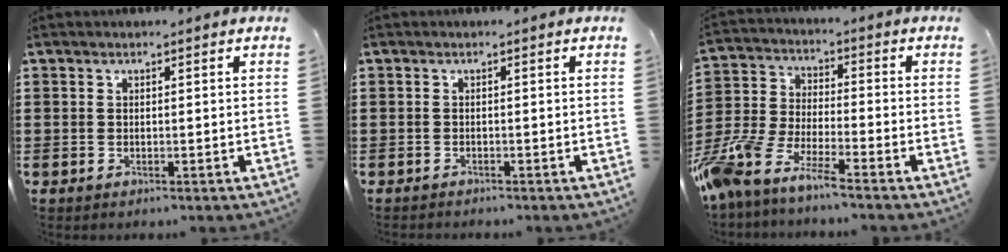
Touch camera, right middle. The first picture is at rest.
{"total": 0.5, "force": [-0.5, -0.1, 0.1], "torque": [-0.003, -0.003, -0.010]}
{"total": 7.8, "force": [-7.3, 0.6, 2.6], "torque": [-0.091, -0.009, -0.156]}